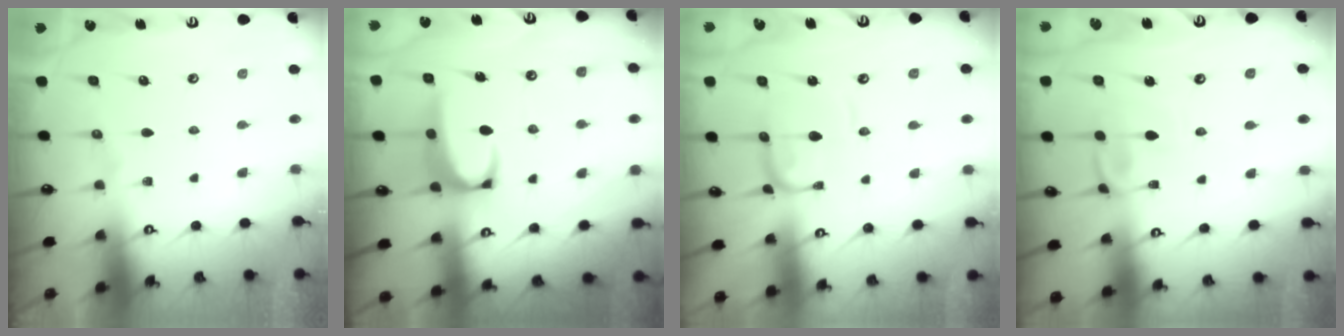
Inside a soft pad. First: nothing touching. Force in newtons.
{"total": 3.5, "press": 3.3, "slide": 1.0}
{"total": 0.0}
{"total": 2.7, "press": 2.6, "slide": 0.4}